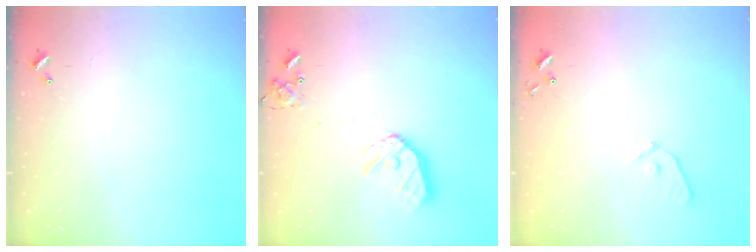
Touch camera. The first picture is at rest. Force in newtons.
{"total": 14.1, "press": 14.0, "slide": 1.7}
{"total": 7.4, "press": 7.4, "slide": 0.6}